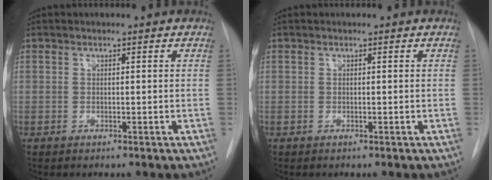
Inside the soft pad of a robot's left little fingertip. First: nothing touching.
{"total": 0.0}